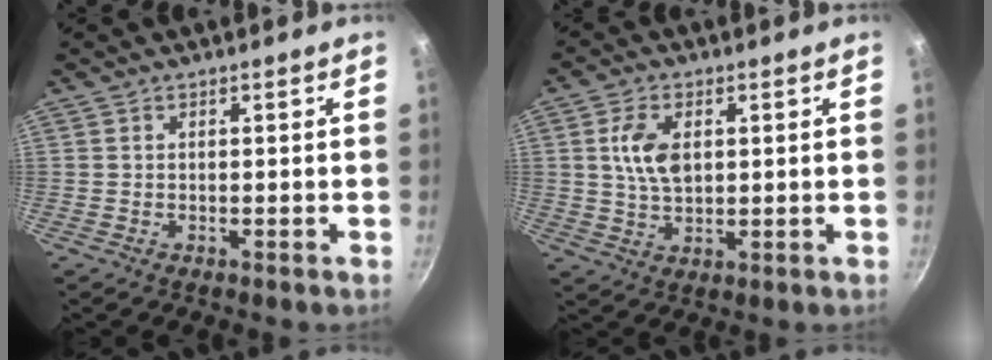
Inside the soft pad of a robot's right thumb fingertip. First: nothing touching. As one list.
[{"total": 7.5, "force": [1.5, 4.5, 5.8], "torque": [-0.100, -0.003, 0.030]}]